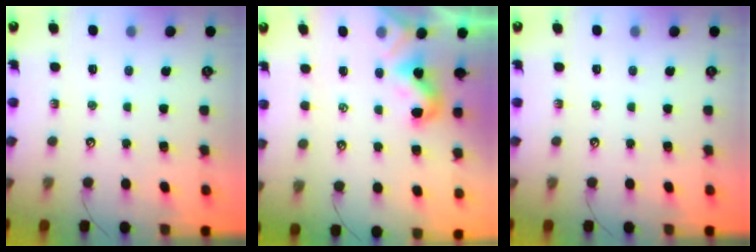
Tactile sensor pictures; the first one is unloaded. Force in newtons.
{"total": 2.0, "press": 2.0, "slide": 0.4}
{"total": 0.0}